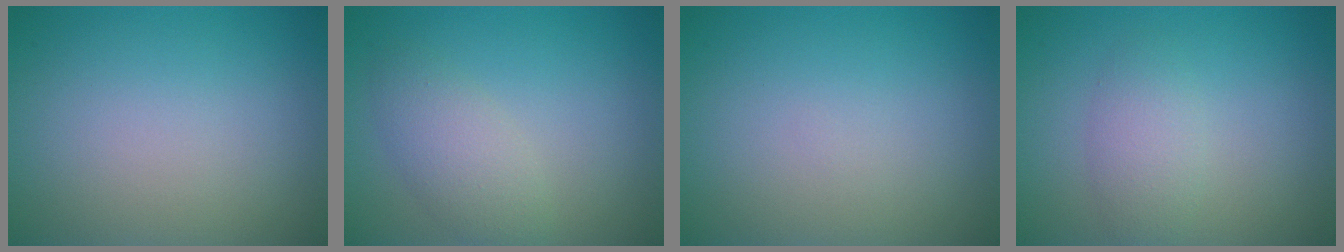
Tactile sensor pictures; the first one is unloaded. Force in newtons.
{"total": 3.0, "press": 3.0, "slide": 0.1}
{"total": 0.0}
{"total": 2.3, "press": 2.3, "slide": 0.1}